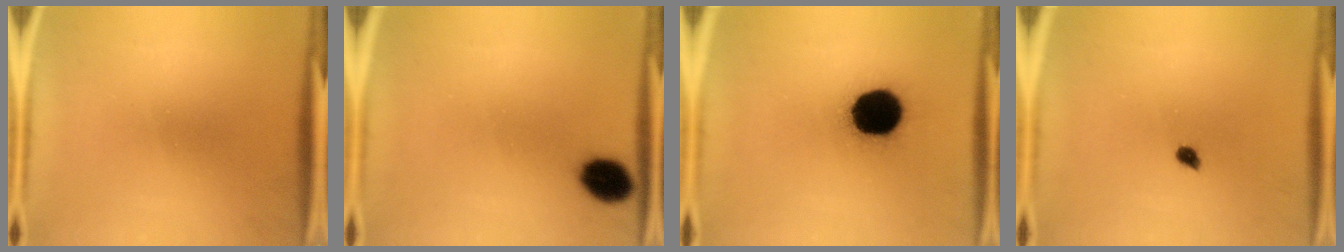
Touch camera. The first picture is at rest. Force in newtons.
{"total": 7.0}
{"total": 18.6}
{"total": 1.4}